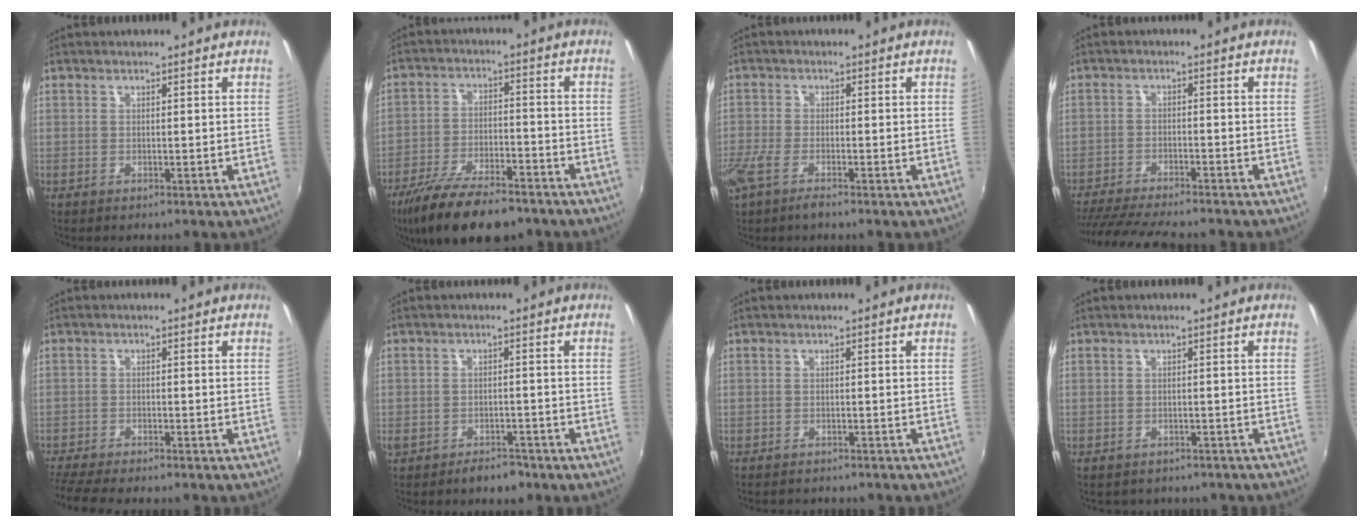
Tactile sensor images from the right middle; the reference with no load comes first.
{"total": 17.5, "force": [-13.3, 5.8, 9.8], "torque": [-0.199, -0.035, -0.217]}
{"total": 6.1, "force": [-4.0, 2.1, 4.1], "torque": [-0.104, -0.017, -0.080]}
{"total": 13.4, "force": [-11.9, 1.8, 5.9], "torque": [-0.132, -0.025, -0.193]}
{"total": 9.5, "force": [-8.3, 1.5, 4.2], "torque": [-0.109, -0.034, -0.140]}
{"total": 5.3, "force": [-4.0, 2.8, 2.0], "torque": [-0.051, -0.004, -0.056]}
{"total": 5.2, "force": [-4.7, 1.5, 1.8], "torque": [-0.041, -0.015, -0.063]}
{"total": 6.1, "force": [-5.1, 2.6, 1.9], "torque": [-0.038, -0.019, -0.059]}